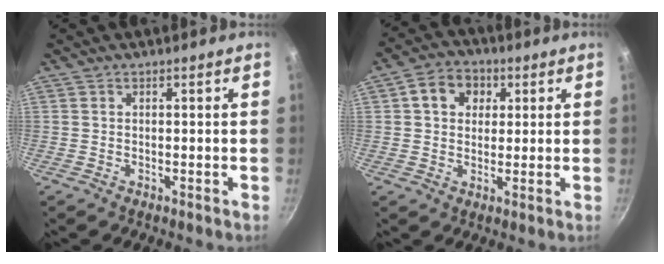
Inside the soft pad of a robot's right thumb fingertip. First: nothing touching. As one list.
[{"total": 7.8, "force": [2.4, 6.2, 4.0], "torque": [-0.041, 0.005, 0.027]}]